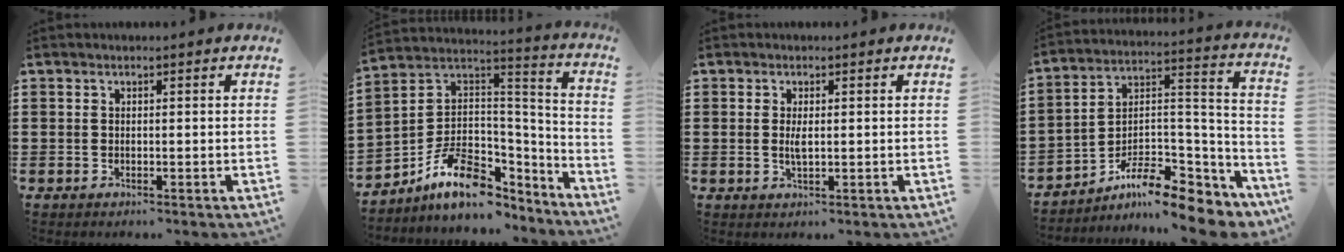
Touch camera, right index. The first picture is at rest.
{"total": 12.0, "force": [-6.6, 6.9, 7.2], "torque": [-0.145, 0.020, -0.116]}
{"total": 2.5, "force": [0.2, 0.8, 2.3], "torque": [-0.045, 0.001, 0.002]}
{"total": 9.9, "force": [-7.7, 3.8, 5.0], "torque": [-0.081, 0.014, -0.142]}